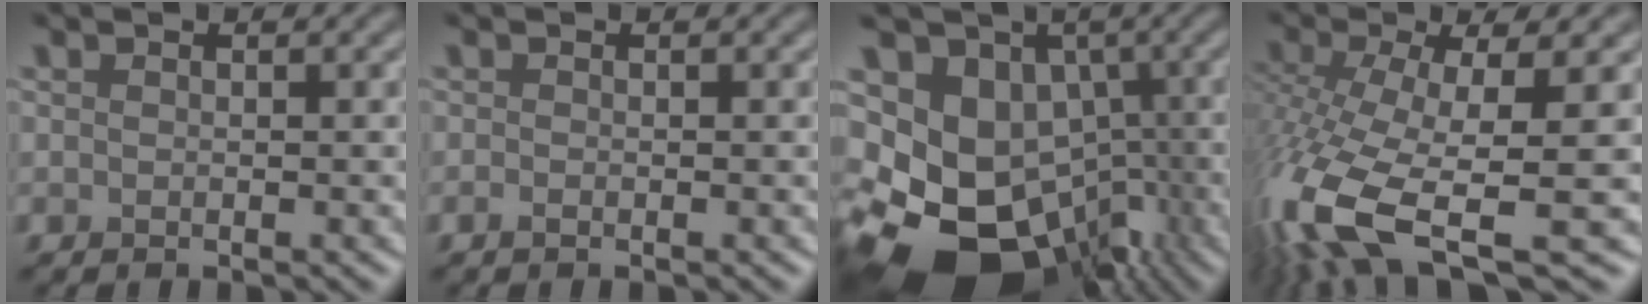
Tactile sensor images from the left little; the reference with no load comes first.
{"total": 0.5, "force": [-0.3, 0.2, 0.4], "torque": [-0.007, -0.003, -0.006]}
{"total": 17.1, "force": [-6.2, 13.4, 8.7], "torque": [-0.140, -0.023, -0.084]}
{"total": 13.0, "force": [-5.0, 4.8, 11.0], "torque": [-0.256, -0.040, -0.077]}